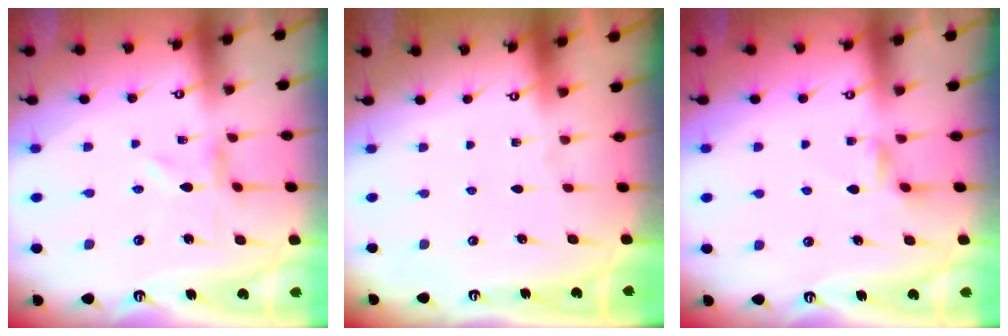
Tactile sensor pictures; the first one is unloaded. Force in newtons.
{"total": 0.0}
{"total": 1.4, "press": 1.4, "slide": 0.3}